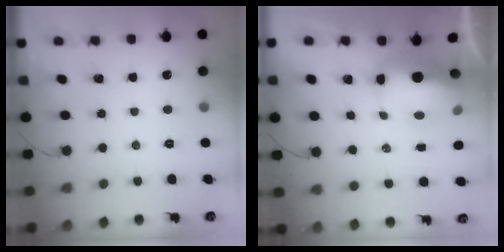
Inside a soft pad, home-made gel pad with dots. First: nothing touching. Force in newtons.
{"total": 10.2, "press": 10.0, "slide": 2.2}